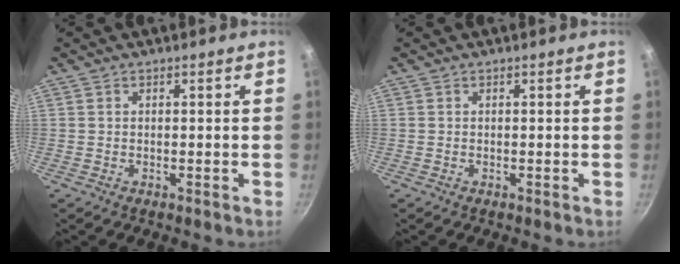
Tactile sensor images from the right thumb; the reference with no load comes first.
{"total": 0.0}